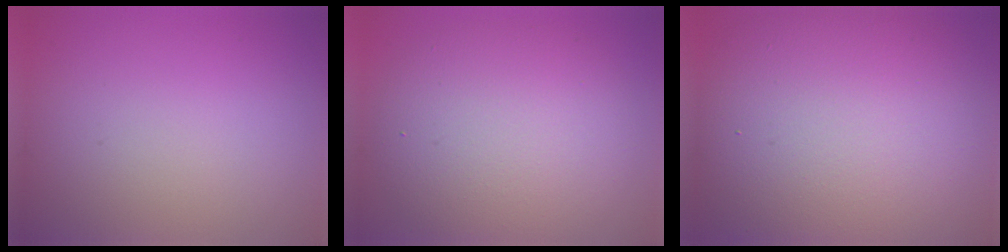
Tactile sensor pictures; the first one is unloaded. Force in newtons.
{"total": 7.8, "press": 7.8, "slide": 0.3}
{"total": 14.1, "press": 14.1, "slide": 1.0}